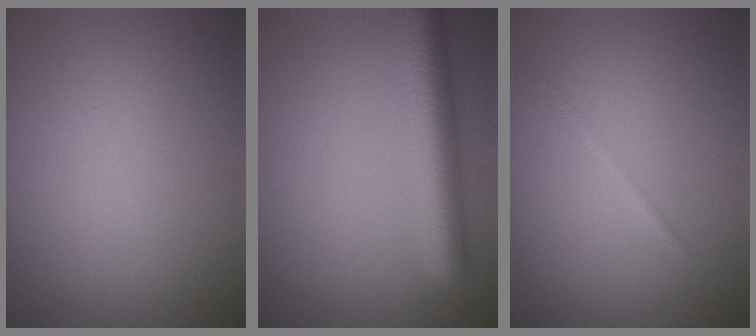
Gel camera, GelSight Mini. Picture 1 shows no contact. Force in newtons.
{"total": 5.7, "press": 5.7, "slide": 0.3}
{"total": 0.8, "press": 0.8, "slide": 0.0}